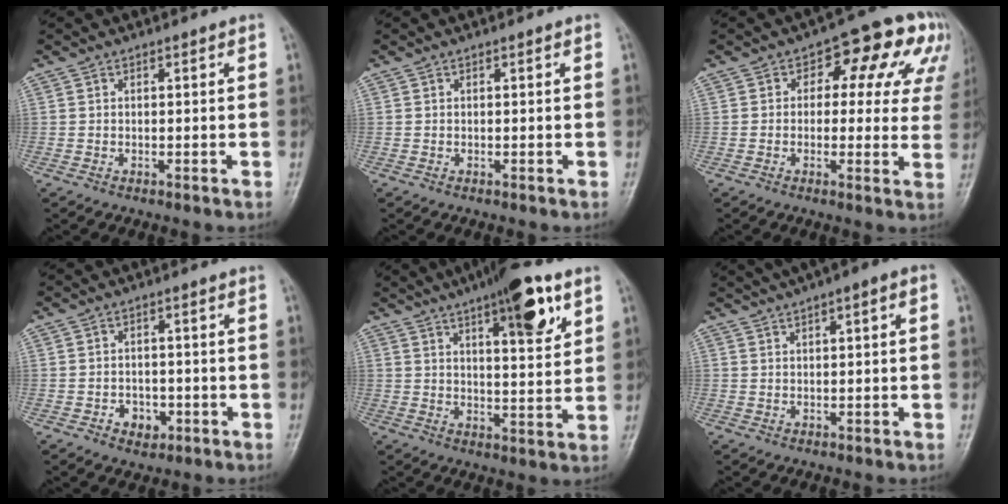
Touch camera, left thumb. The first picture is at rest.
{"total": 0.0}
{"total": 12.8, "force": [4.5, 7.6, 9.3], "torque": [-0.052, 0.020, 0.046]}
{"total": 3.9, "force": [-1.6, 3.0, 1.9], "torque": [-0.012, 0.010, -0.019]}
{"total": 13.4, "force": [7.1, 3.8, 10.7], "torque": [-0.133, -0.030, 0.101]}
{"total": 6.3, "force": [3.0, 1.7, 5.3], "torque": [-0.088, 0.021, 0.042]}